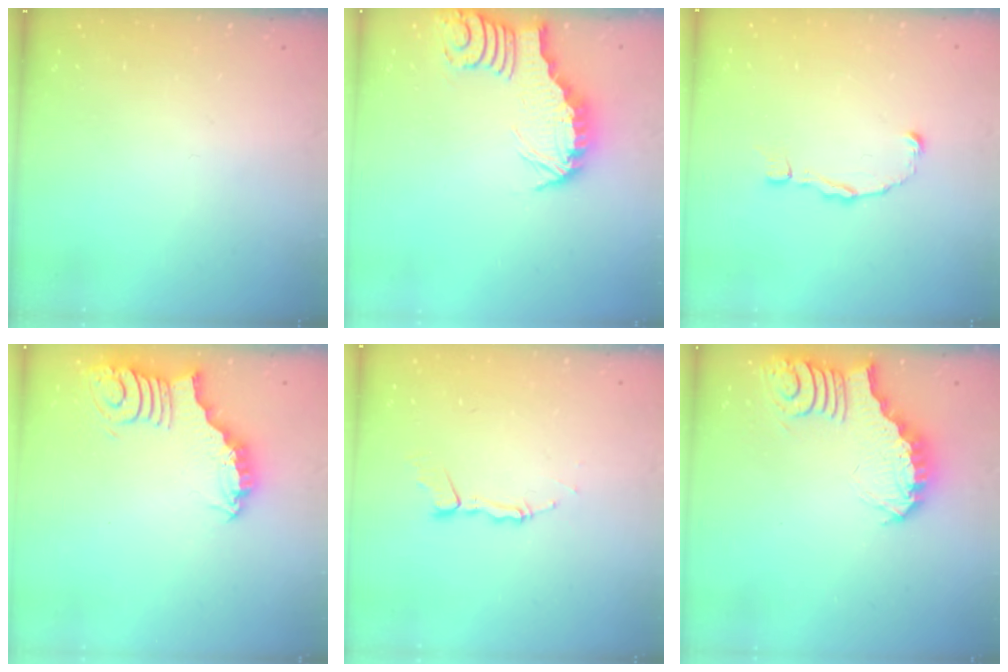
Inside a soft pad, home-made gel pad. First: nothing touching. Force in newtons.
{"total": 2.6, "press": 2.6, "slide": 0.2}
{"total": 2.6, "press": 2.6, "slide": 0.2}
{"total": 3.0, "press": 3.0, "slide": 0.2}
{"total": 4.9, "press": 4.9, "slide": 0.3}
{"total": 3.9, "press": 3.9, "slide": 0.6}